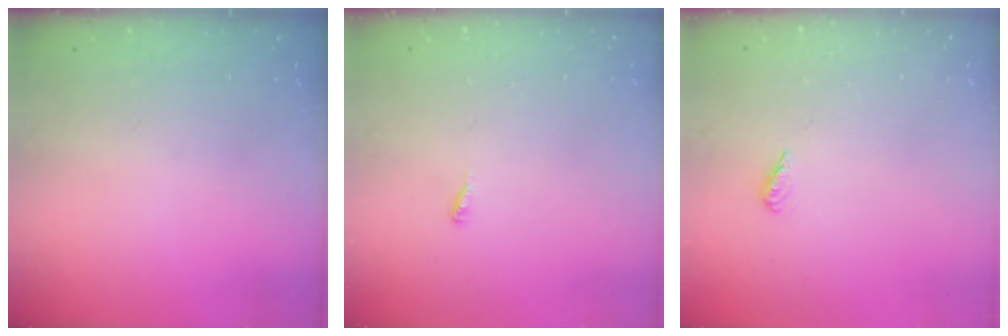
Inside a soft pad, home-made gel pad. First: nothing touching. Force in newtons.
{"total": 4.1, "press": 4.0, "slide": 0.5}
{"total": 2.1, "press": 1.9, "slide": 0.8}